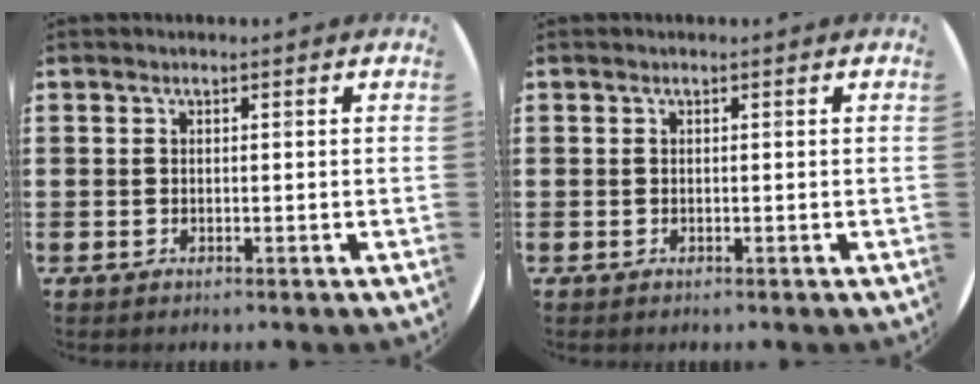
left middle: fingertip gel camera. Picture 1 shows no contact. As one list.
[{"total": 0.0}]